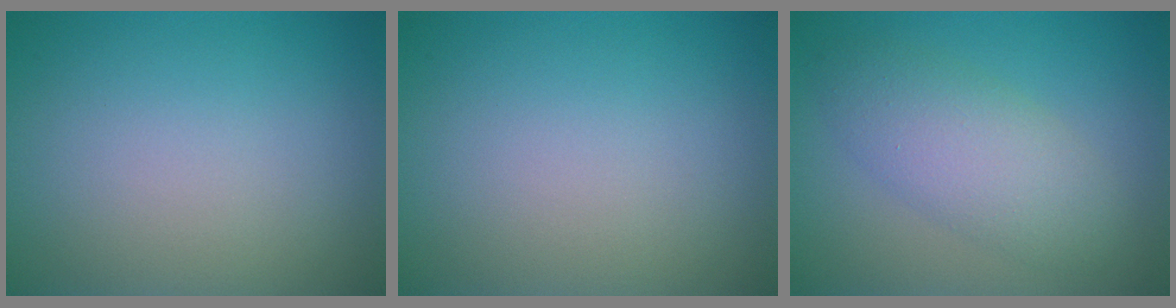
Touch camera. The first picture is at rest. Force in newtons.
{"total": 0.0}
{"total": 4.2, "press": 4.2, "slide": 0.0}